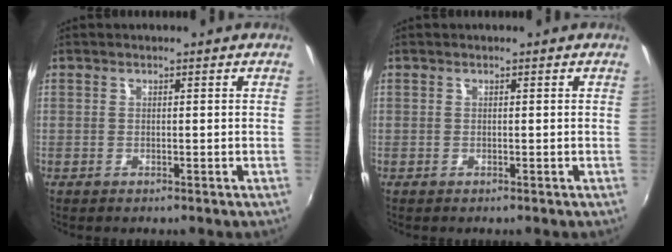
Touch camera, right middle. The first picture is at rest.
{"total": 0.0}